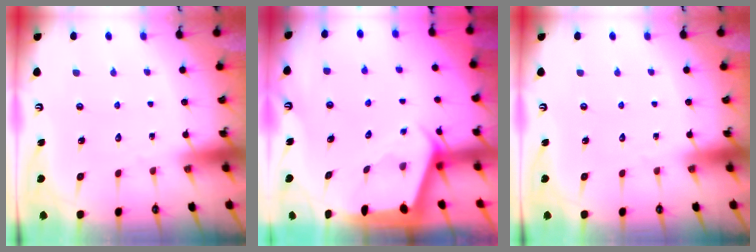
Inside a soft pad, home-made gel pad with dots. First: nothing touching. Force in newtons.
{"total": 2.4, "press": 2.4, "slide": 0.3}
{"total": 0.0}